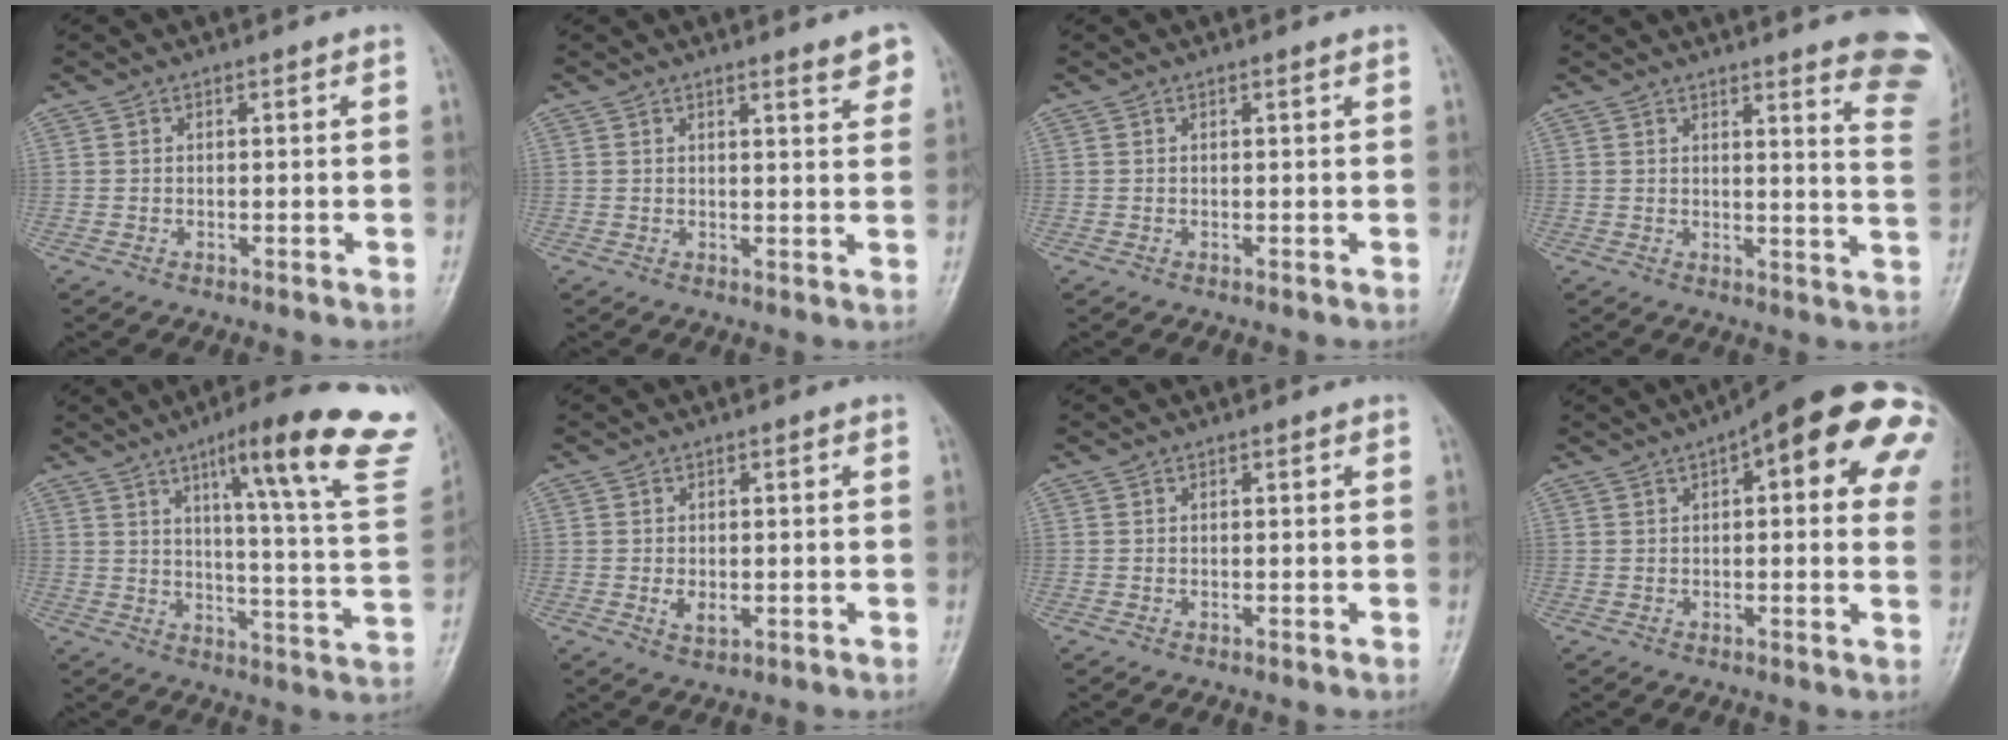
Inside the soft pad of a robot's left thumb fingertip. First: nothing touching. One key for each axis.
{"total": 3.6, "fx": 2.5, "fy": 0.8, "fz": 2.4, "tx": -0.019, "ty": -0.016, "tz": 0.030}
{"total": 0.0}
{"total": 15.1, "fx": 12.0, "fy": 1.9, "fz": 8.9, "tx": -0.077, "ty": -0.096, "tz": 0.118}
{"total": 24.2, "fx": 14.0, "fy": 3.3, "fz": 19.4, "tx": -0.243, "ty": -0.054, "tz": 0.184}
{"total": 2.8, "fx": -0.4, "fy": 1.8, "fz": 2.0, "tx": -0.030, "ty": -0.004, "tz": -0.004}
{"total": 0.0}
{"total": 20.7, "fx": 7.1, "fy": 7.0, "fz": 18.1, "tx": -0.222, "ty": 0.017, "tz": 0.081}